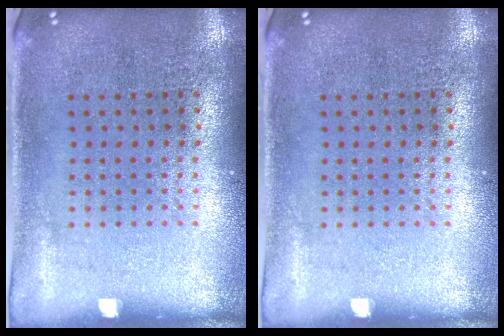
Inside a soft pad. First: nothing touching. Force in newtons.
{"total": 0.0}